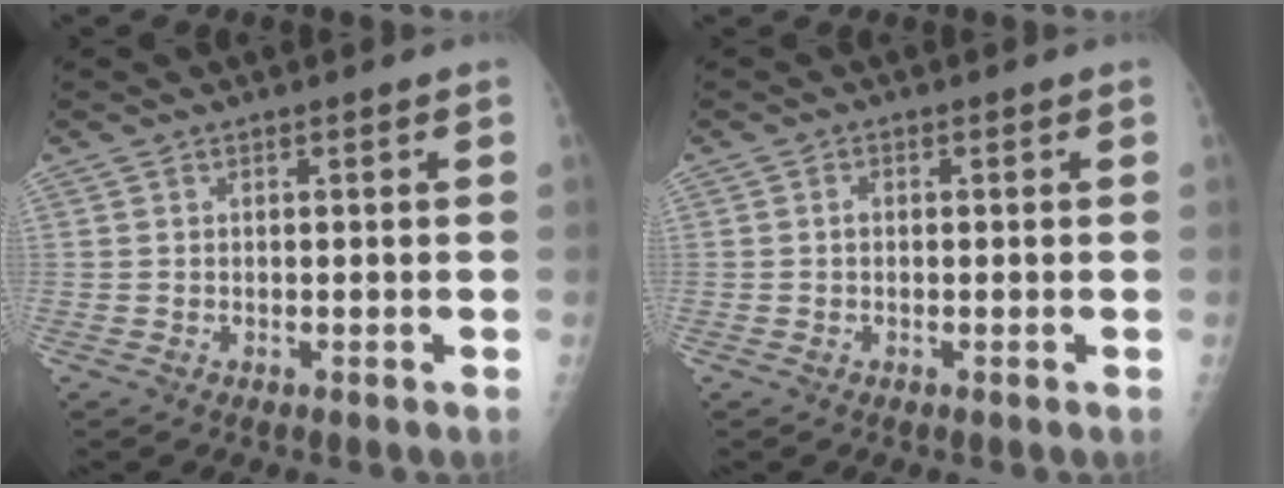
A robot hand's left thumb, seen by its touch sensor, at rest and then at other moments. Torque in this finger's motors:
{"motor_torque": [0.00, -0.07, -0.05, -0.02, 0.00]}